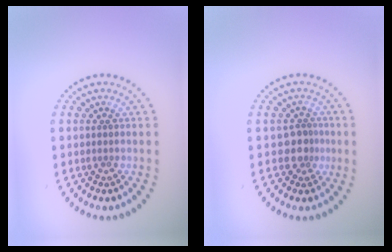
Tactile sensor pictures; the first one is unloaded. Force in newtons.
{"total": 2.2, "press": 1.6, "slide": 1.4}